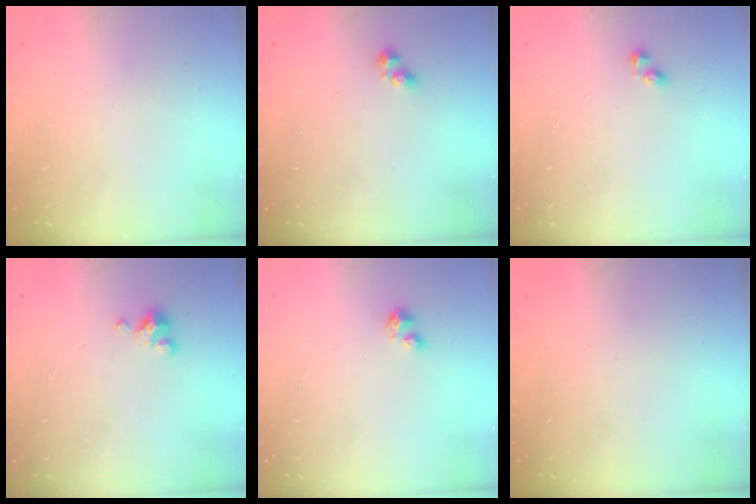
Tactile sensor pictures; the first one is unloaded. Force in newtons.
{"total": 3.2, "press": 3.1, "slide": 0.4}
{"total": 2.5, "press": 2.5, "slide": 0.2}
{"total": 3.4, "press": 3.4, "slide": 0.2}
{"total": 3.0, "press": 2.9, "slide": 0.2}
{"total": 0.0}